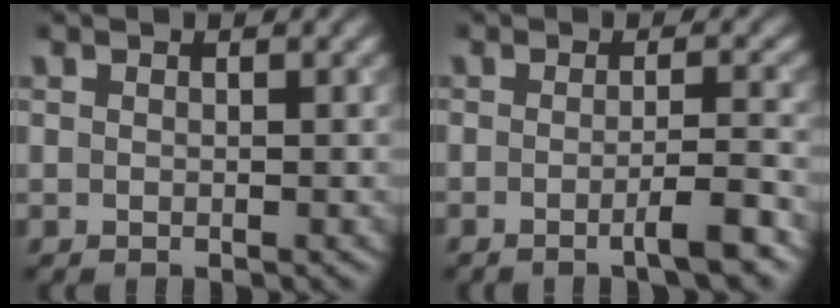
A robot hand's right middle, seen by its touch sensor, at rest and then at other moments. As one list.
[{"total": 3.6, "force": [-1.6, 0.5, 3.1], "torque": [-0.041, 0.001, -0.036]}]